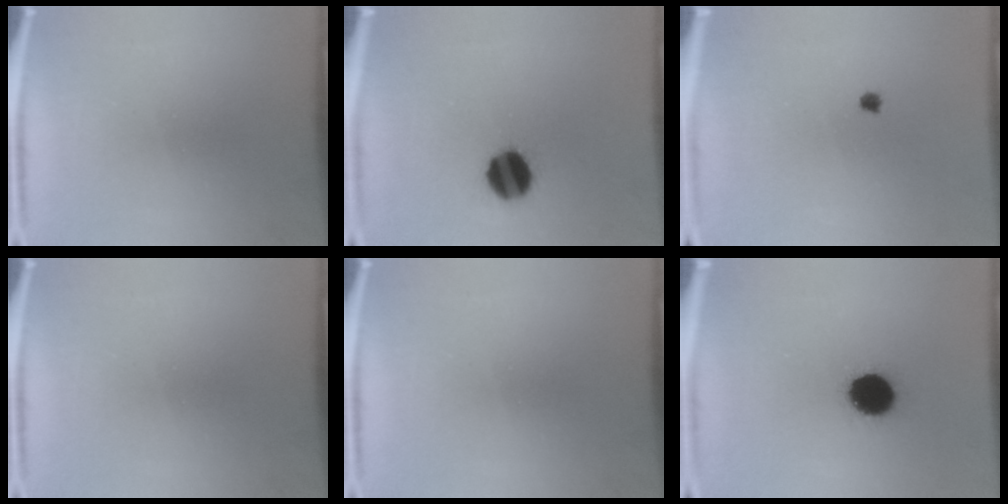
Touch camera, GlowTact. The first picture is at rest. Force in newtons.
{"total": 10.8}
{"total": 0.6}
{"total": 0.0}
{"total": 0.0}
{"total": 12.0}